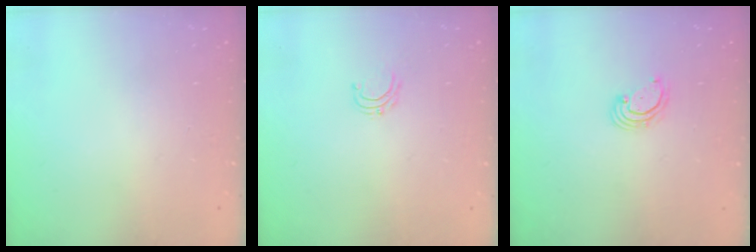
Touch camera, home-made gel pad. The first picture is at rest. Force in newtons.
{"total": 3.7, "press": 3.7, "slide": 0.3}
{"total": 2.7, "press": 2.6, "slide": 0.6}